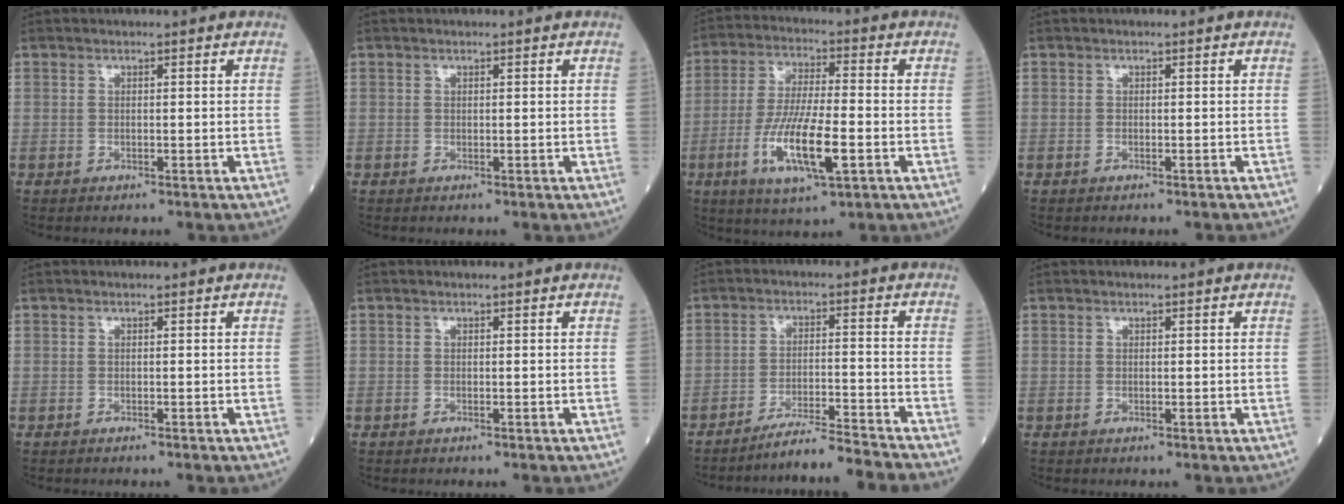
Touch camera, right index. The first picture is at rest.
{"total": 0.0}
{"total": 11.9, "force": [-3.9, 1.9, 11.1], "torque": [-0.220, -0.016, -0.070]}
{"total": 0.9, "force": [-0.9, 0.0, 0.3], "torque": [-0.001, 0.001, -0.013]}
{"total": 0.7, "force": [-0.6, 0.0, 0.3], "torque": [0.002, 0.001, -0.010]}
{"total": 0.0}
{"total": 8.4, "force": [-7.9, -2.3, 1.8], "torque": [-0.012, -0.005, -0.133]}
{"total": 0.0}